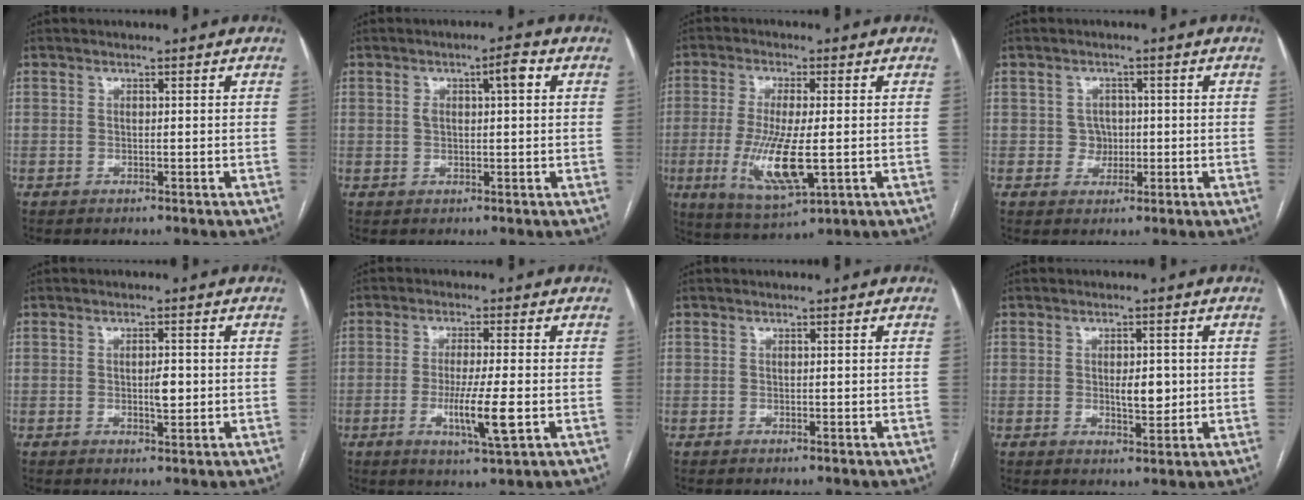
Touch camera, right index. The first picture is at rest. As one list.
[{"total": 4.2, "force": [1.3, 1.1, 3.8], "torque": [-0.070, 0.019, 0.024]}, {"total": 10.6, "force": [-2.0, 2.3, 10.2], "torque": [-0.209, -0.028, -0.029]}, {"total": 2.7, "force": [-0.1, 2.6, 0.5], "torque": [0.001, 0.006, -0.001]}, {"total": 2.5, "force": [-0.2, 0.8, 2.3], "torque": [-0.038, 0.001, -0.001]}, {"total": 7.6, "force": [-1.9, 0.0, 7.4], "torque": [-0.135, -0.020, -0.033]}, {"total": 0.0}, {"total": 4.0, "force": [0.0, 1.6, 3.7], "torque": [-0.056, -0.003, 0.004]}]